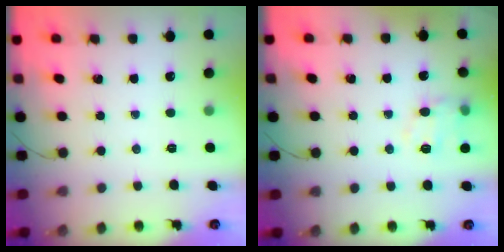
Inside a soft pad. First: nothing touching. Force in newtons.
{"total": 8.1, "press": 8.1, "slide": 0.9}